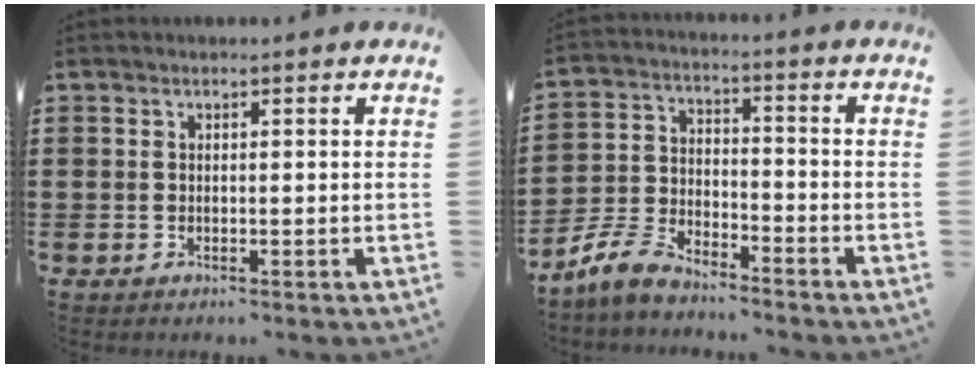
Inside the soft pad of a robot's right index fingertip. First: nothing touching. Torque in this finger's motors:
{"motor_torque": [-1.10, 0.95, -0.43, -0.21]}